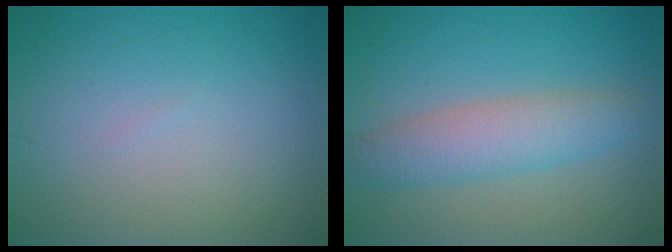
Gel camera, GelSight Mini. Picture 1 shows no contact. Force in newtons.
{"total": 4.3, "press": 4.3, "slide": 0.2}